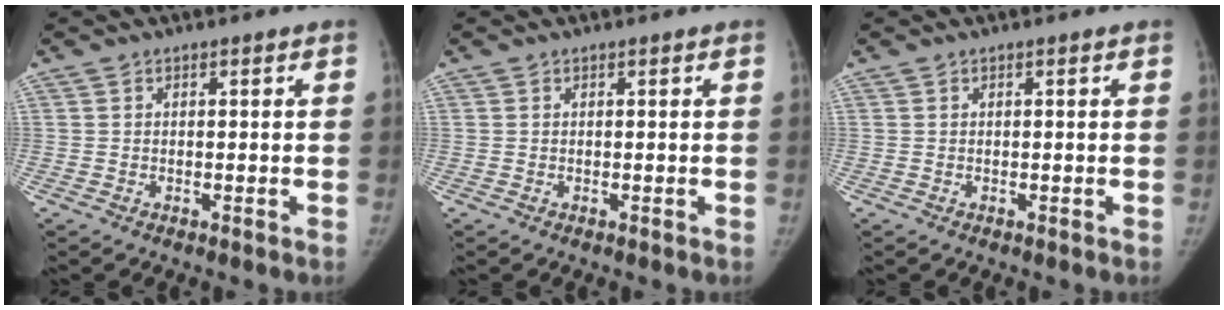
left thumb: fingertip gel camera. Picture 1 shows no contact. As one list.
[{"total": 0.0}, {"total": 0.0}]